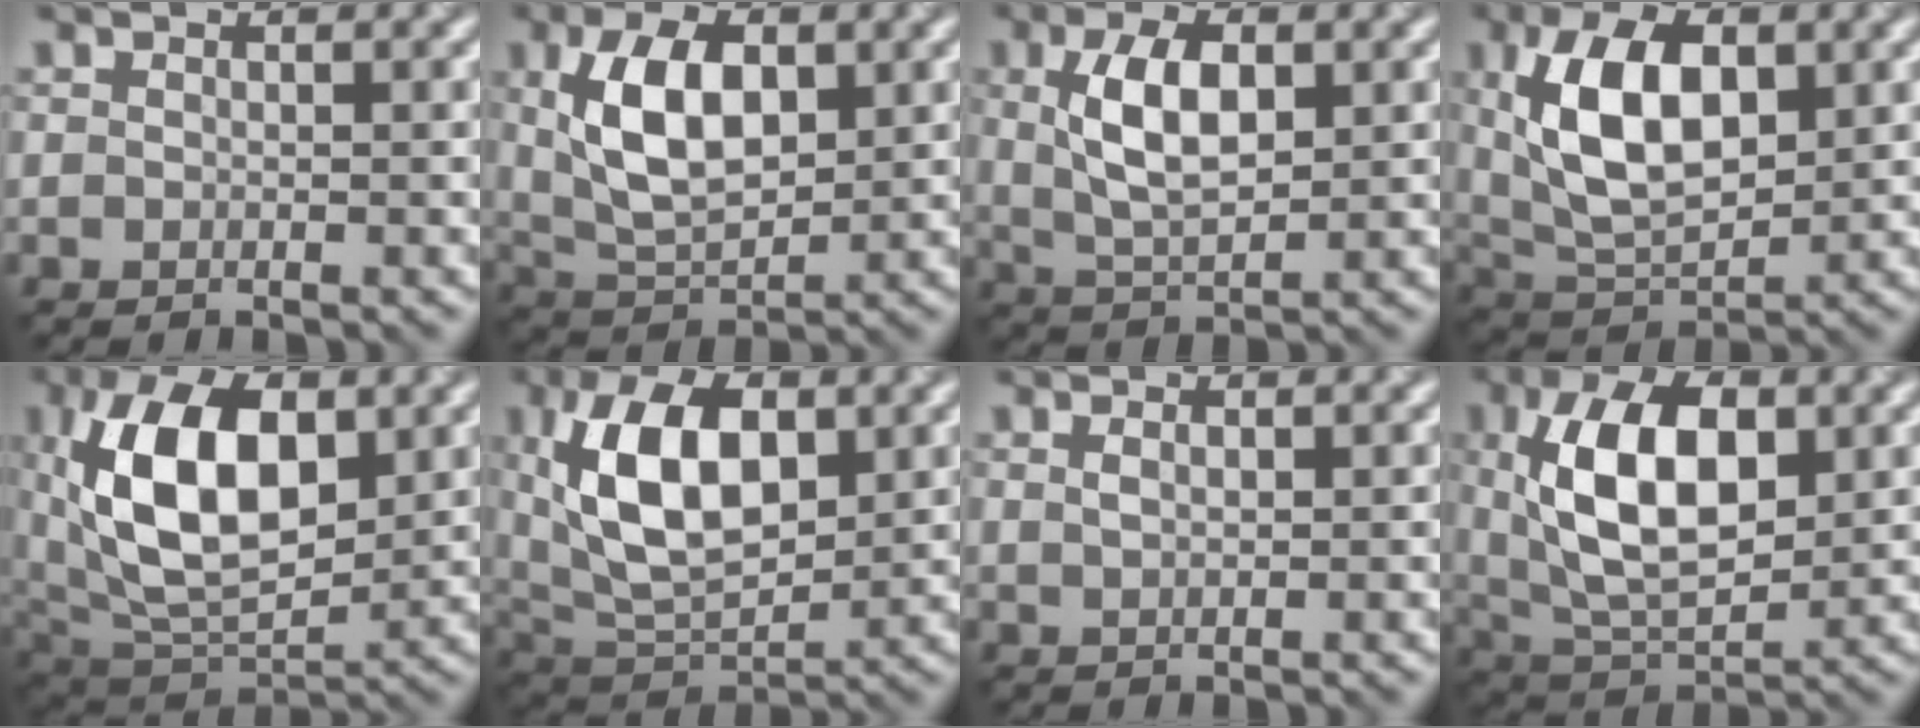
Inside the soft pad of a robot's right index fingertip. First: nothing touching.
{"total": 7.8, "force": [1.7, 4.1, 6.4], "torque": [-0.121, 0.007, 0.032]}
{"total": 5.8, "force": [1.2, 2.8, 4.9], "torque": [-0.098, 0.006, 0.025]}
{"total": 9.3, "force": [2.1, 4.9, 7.6], "torque": [-0.147, 0.006, 0.034]}
{"total": 11.9, "force": [2.6, 6.5, 9.6], "torque": [-0.171, 0.009, 0.039]}
{"total": 10.4, "force": [2.5, 5.6, 8.5], "torque": [-0.162, 0.007, 0.039]}
{"total": 1.3, "force": [0.6, 0.6, 1.0], "torque": [-0.023, -0.001, 0.017]}
{"total": 10.1, "force": [2.0, 5.3, 8.4], "torque": [-0.157, 0.006, 0.032]}